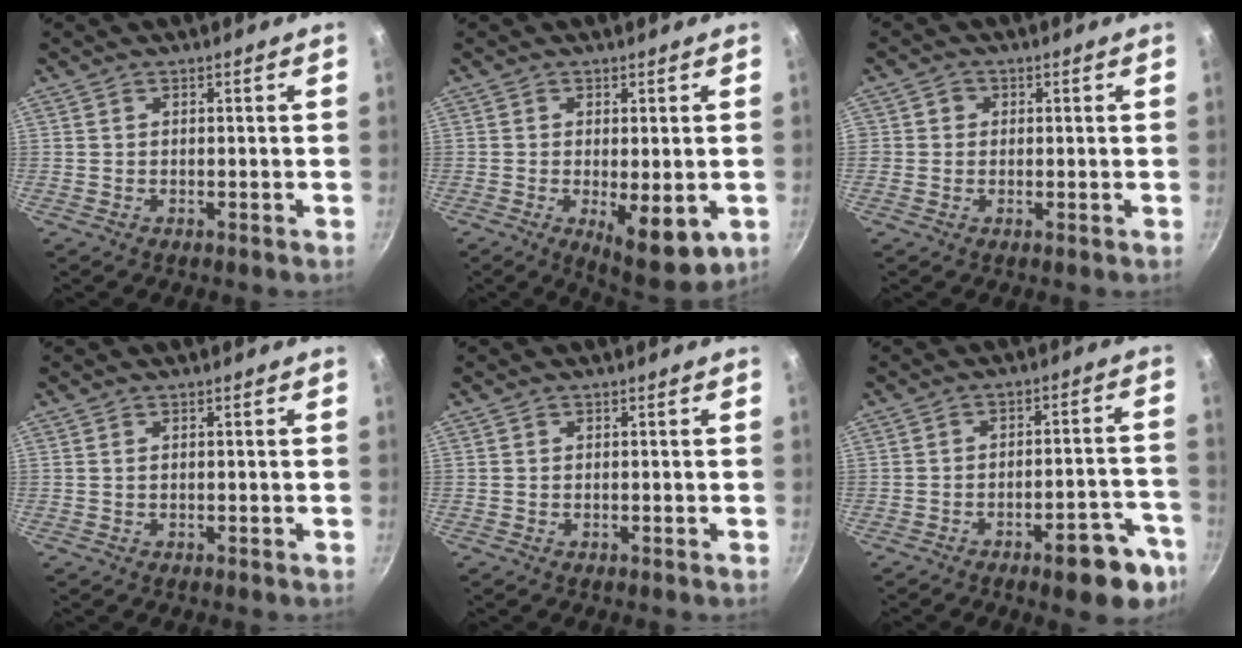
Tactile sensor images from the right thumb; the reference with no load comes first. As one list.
[{"total": 9.8, "force": [-2.6, 3.7, 8.7], "torque": [-0.120, -0.021, -0.030]}, {"total": 2.4, "force": [0.3, 2.3, 0.6], "torque": [0.007, 0.004, 0.002]}, {"total": 0.0}, {"total": 0.0}, {"total": 11.0, "force": [-6.5, 3.3, 8.2], "torque": [-0.089, 0.051, -0.084]}]